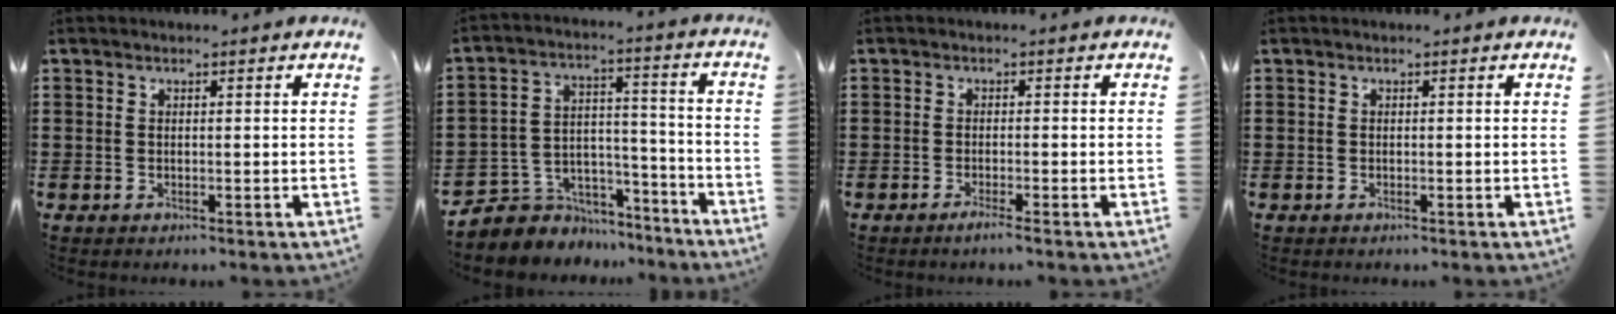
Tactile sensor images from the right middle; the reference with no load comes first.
{"total": 5.2, "force": [-4.2, 3.1, -0.3], "torque": [-0.012, 0.008, -0.084]}
{"total": 1.4, "force": [-1.1, -0.2, 0.9], "torque": [-0.015, -0.006, -0.018]}
{"total": 0.0}